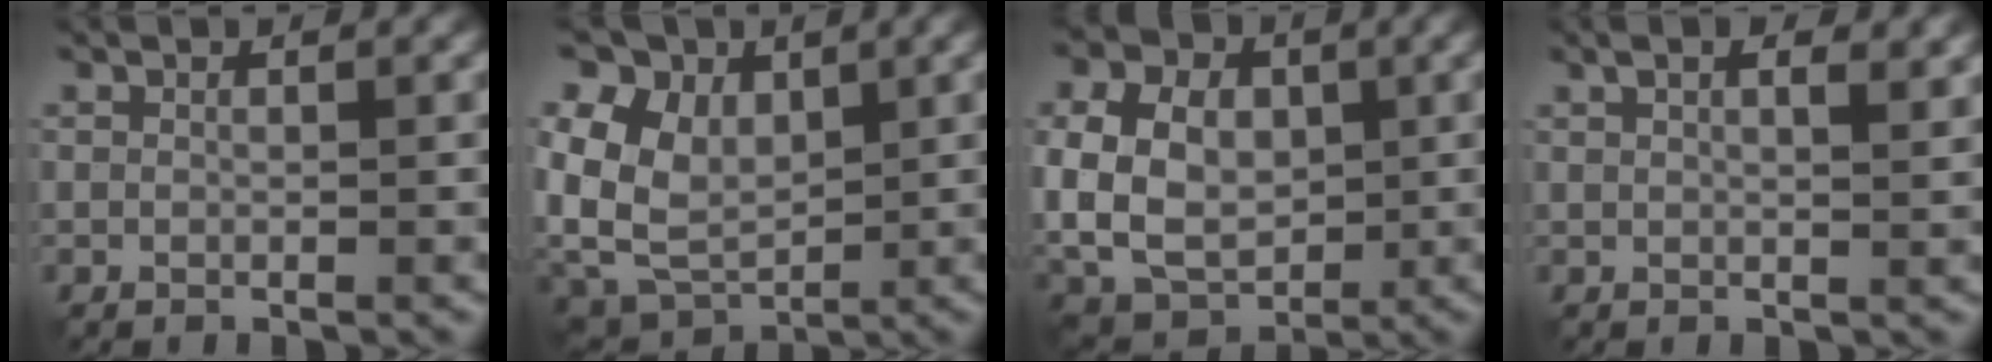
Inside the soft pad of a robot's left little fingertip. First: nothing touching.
{"total": 9.9, "force": [2.4, 7.5, 6.0], "torque": [-0.140, 0.022, 0.041]}
{"total": 11.1, "force": [0.4, 8.2, 7.4], "torque": [-0.159, 0.009, 0.003]}
{"total": 5.5, "force": [2.8, 2.5, 3.9], "torque": [-0.048, 0.026, 0.022]}